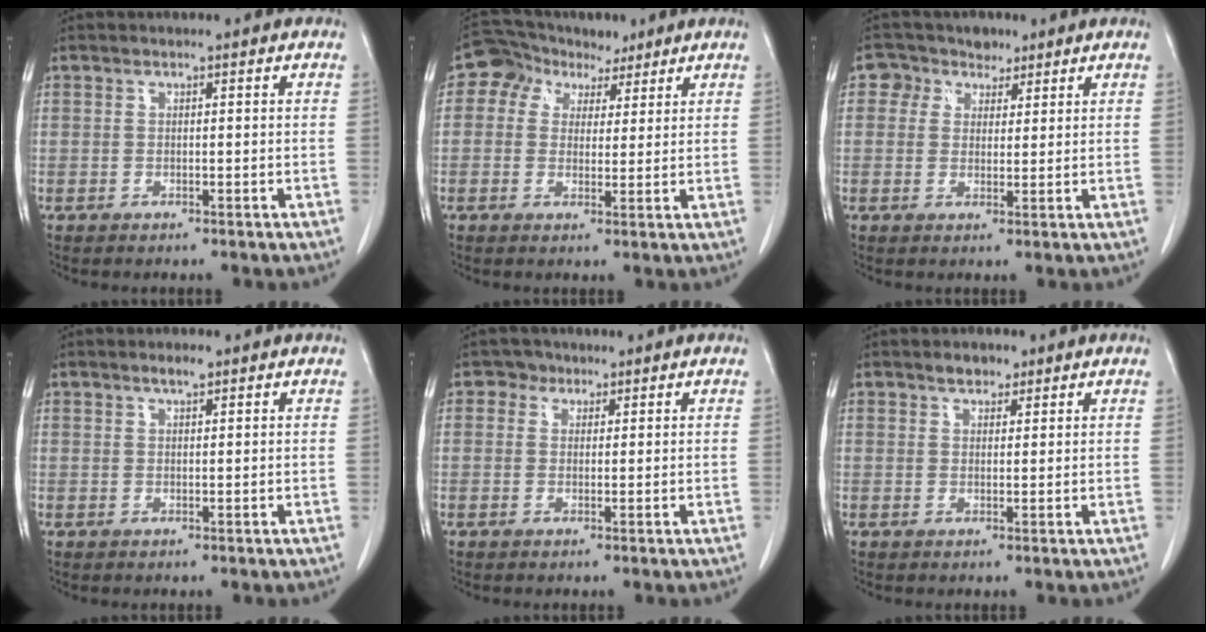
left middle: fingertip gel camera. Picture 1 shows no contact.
{"total": 6.3, "force": [3.5, 5.0, 1.8], "torque": [-0.031, 0.038, 0.061]}
{"total": 4.2, "force": [2.5, 3.4, 0.2], "torque": [-0.002, 0.018, 0.040]}
{"total": 1.6, "force": [1.1, 0.3, 1.0], "torque": [-0.023, 0.002, 0.021]}
{"total": 1.9, "force": [1.1, 1.6, 0.0], "torque": [0.003, 0.001, 0.011]}
{"total": 2.3, "force": [1.7, 1.2, 0.9], "torque": [-0.017, 0.004, 0.025]}